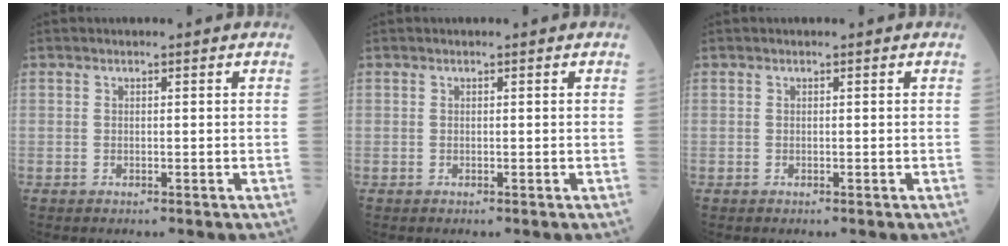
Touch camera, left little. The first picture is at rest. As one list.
[{"total": 0.0}, {"total": 0.0}]